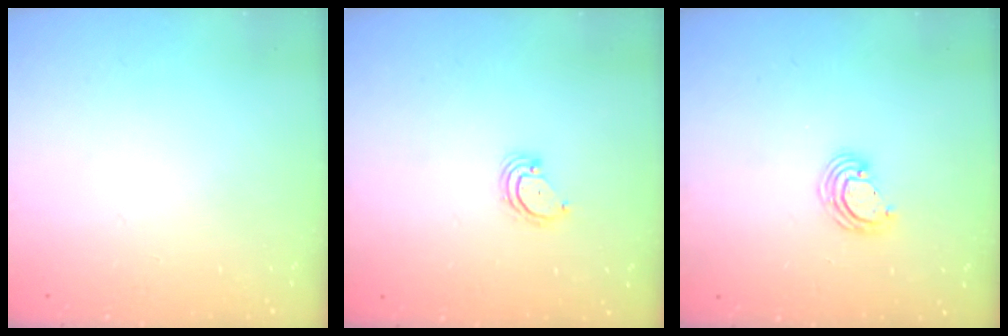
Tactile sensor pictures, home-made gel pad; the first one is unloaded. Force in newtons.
{"total": 2.8, "press": 2.8, "slide": 0.3}
{"total": 4.8, "press": 4.8, "slide": 0.2}